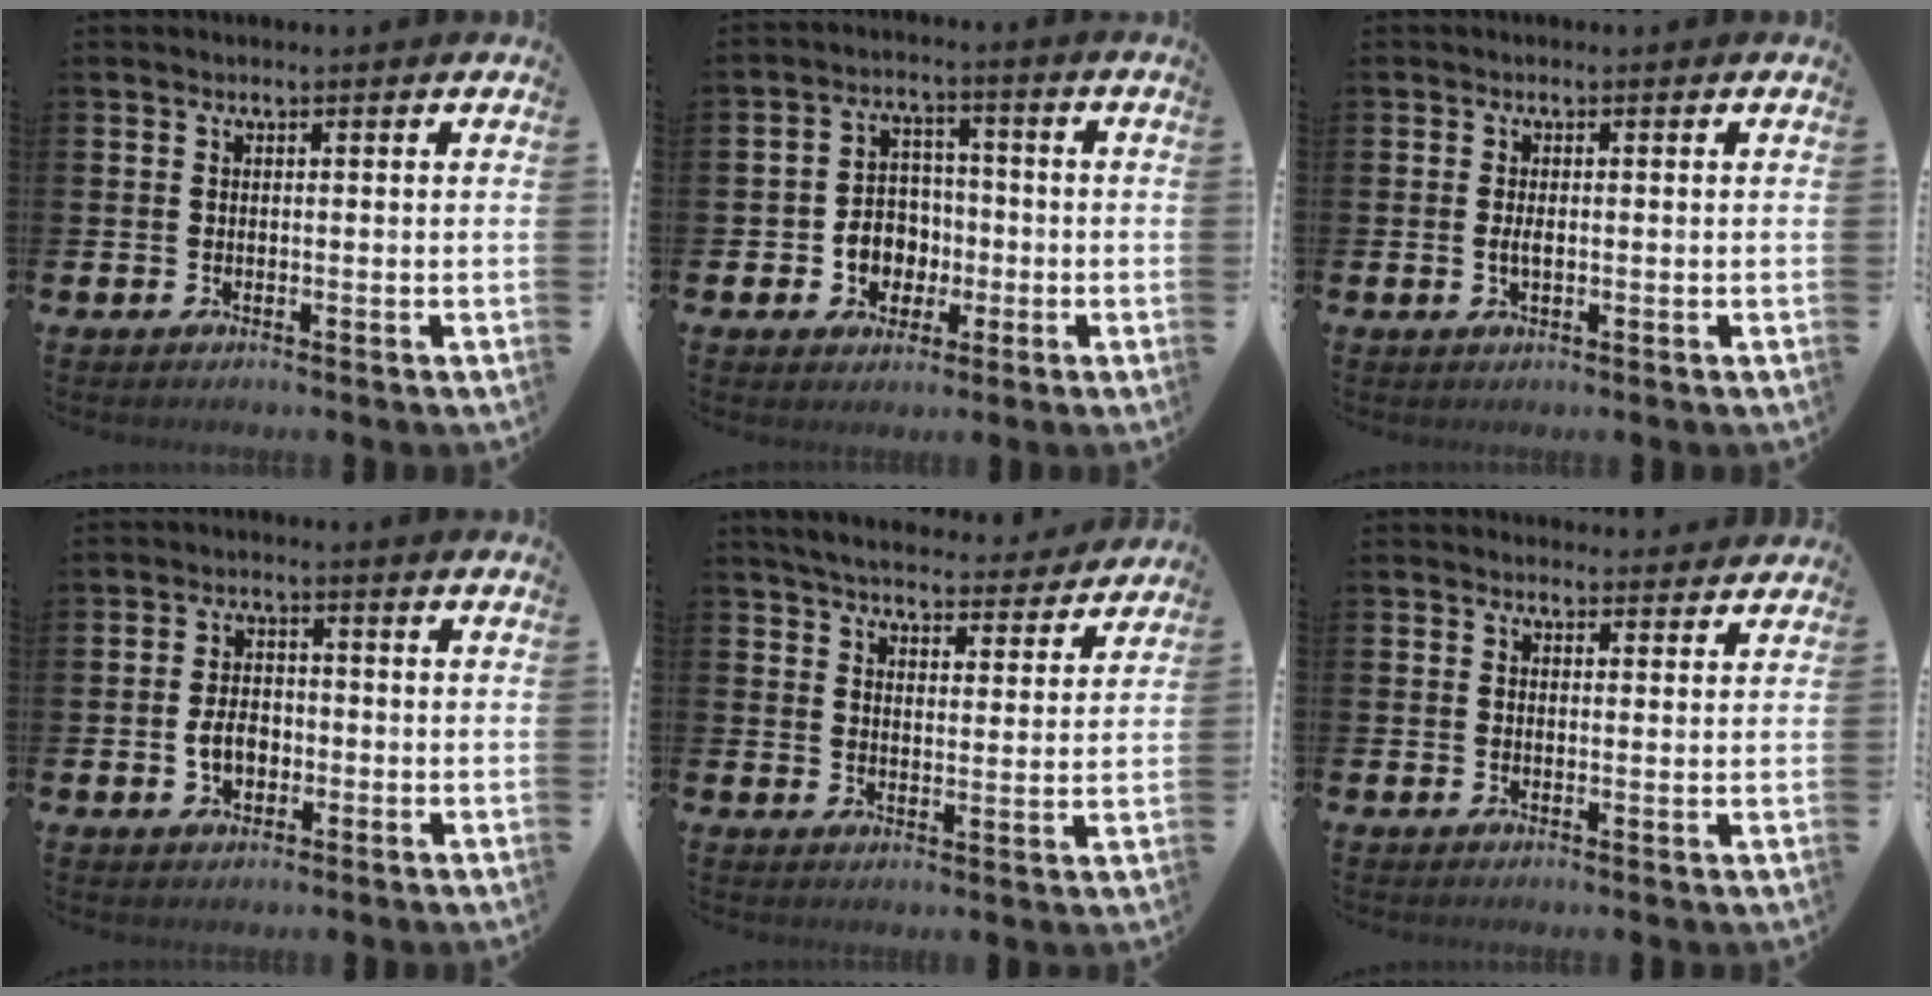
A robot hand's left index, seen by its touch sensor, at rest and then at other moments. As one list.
[{"total": 5.3, "force": [-1.1, 4.9, 1.8], "torque": [-0.039, 0.009, -0.024]}, {"total": 1.6, "force": [-0.1, 0.7, 1.5], "torque": [-0.029, 0.002, -0.003]}, {"total": 4.1, "force": [-1.1, 2.9, 2.7], "torque": [-0.045, 0.002, -0.024]}, {"total": 5.2, "force": [5.1, 0.8, 1.1], "torque": [-0.040, -0.034, 0.086]}, {"total": 2.3, "force": [2.2, 0.6, -0.2], "torque": [0.007, -0.012, 0.039]}]